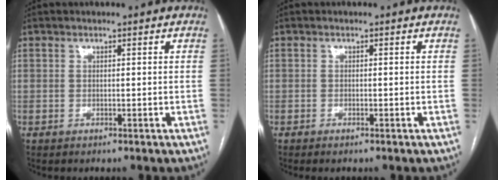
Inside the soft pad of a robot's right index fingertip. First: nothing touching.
{"total": 0.7, "force": [-0.6, 0.1, 0.4], "torque": [-0.011, -0.001, -0.008]}